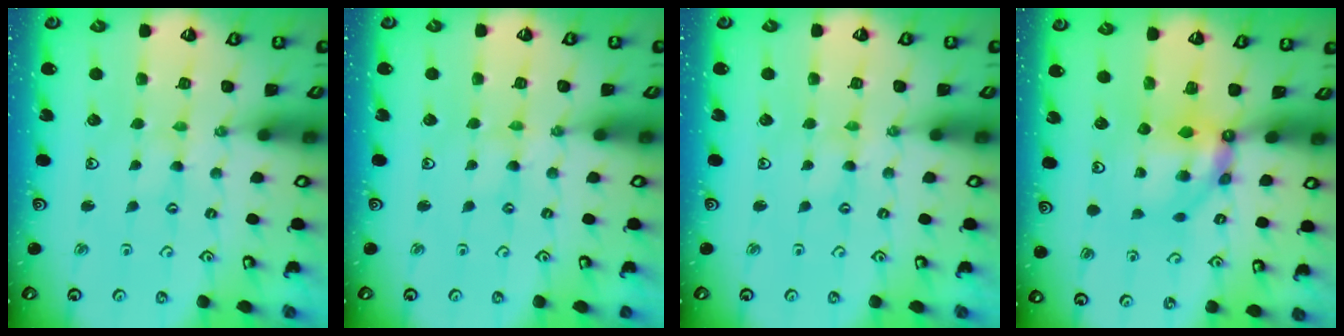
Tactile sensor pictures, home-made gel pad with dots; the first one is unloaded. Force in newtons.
{"total": 0.0}
{"total": 0.0}
{"total": 6.4, "press": 6.4, "slide": 0.6}